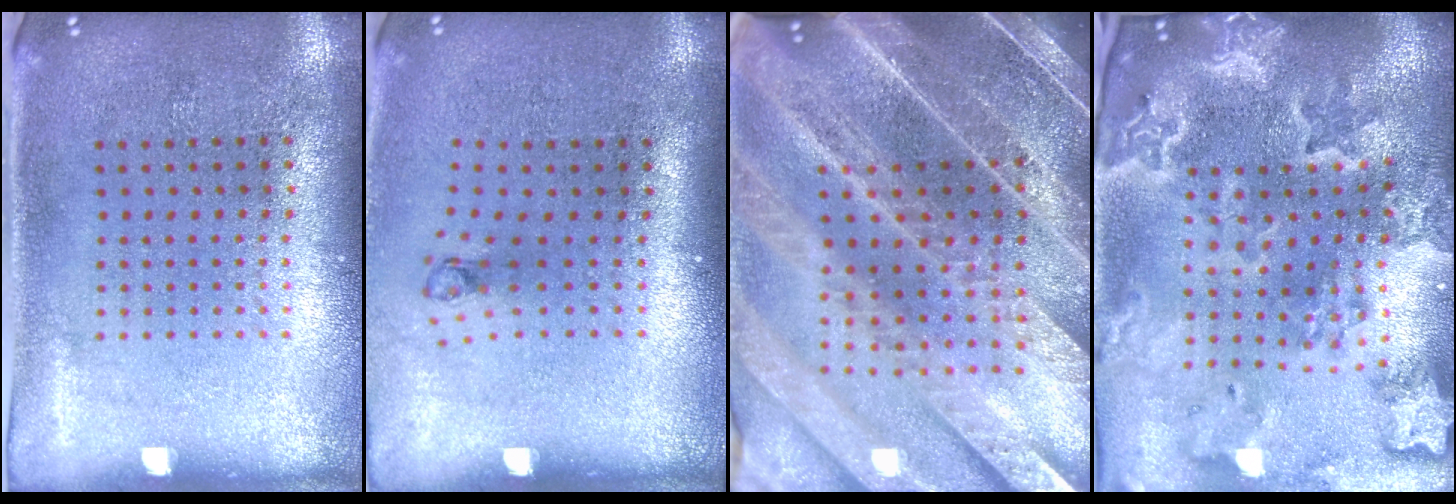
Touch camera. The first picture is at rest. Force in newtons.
{"total": 0.8, "press": 0.3, "slide": 0.7}
{"total": 5.5, "press": 4.7, "slide": 2.9}
{"total": 4.1, "press": 3.5, "slide": 2.2}